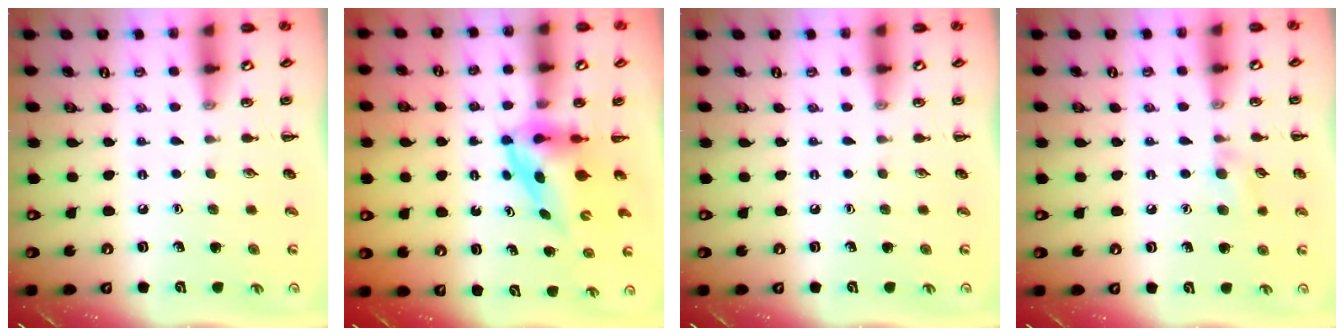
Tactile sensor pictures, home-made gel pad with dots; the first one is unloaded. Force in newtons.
{"total": 3.8, "press": 3.7, "slide": 0.6}
{"total": 0.0}
{"total": 6.7, "press": 6.4, "slide": 2.0}